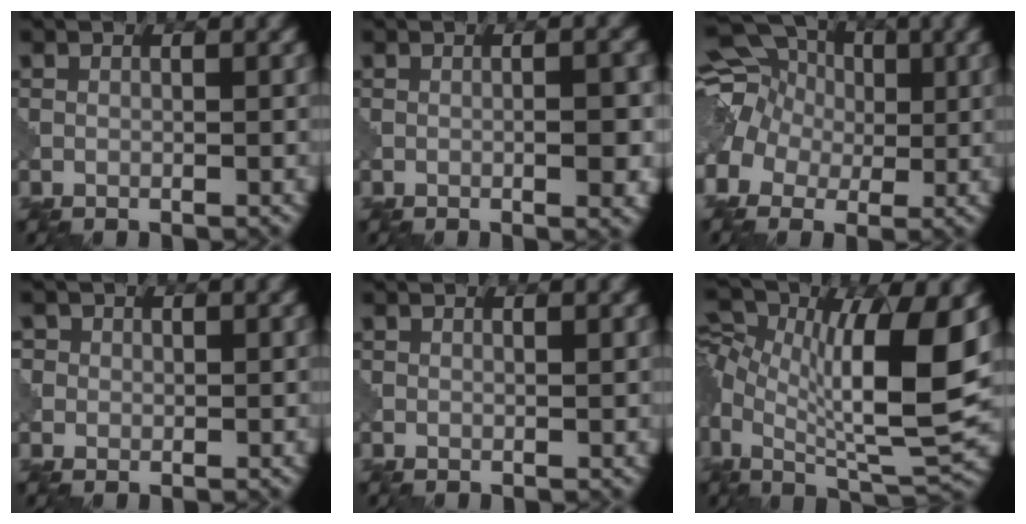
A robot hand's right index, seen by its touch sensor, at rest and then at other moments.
{"total": 2.9, "force": [-0.8, 0.7, 2.7], "torque": [-0.034, 0.005, -0.009]}
{"total": 11.2, "force": [2.0, 9.9, 4.9], "torque": [-0.137, 0.046, -0.006]}
{"total": 1.4, "force": [0.4, 1.3, -0.5], "torque": [0.010, 0.000, 0.005]}
{"total": 0.7, "force": [0.6, 0.3, 0.4], "torque": [0.001, 0.004, 0.002]}
{"total": 12.0, "force": [1.3, 4.5, 11.0], "torque": [-0.202, -0.002, 0.020]}